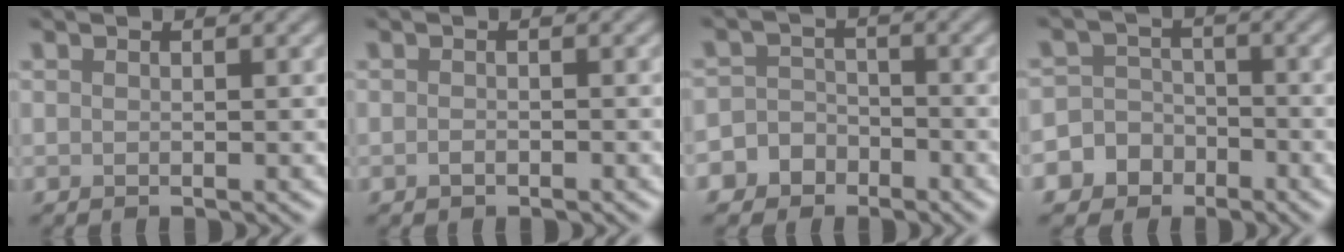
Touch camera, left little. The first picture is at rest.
{"total": 0.7, "force": [-0.4, 0.4, 0.4], "torque": [-0.008, -0.002, -0.007]}
{"total": 5.5, "force": [-3.3, 4.4, 0.4], "torque": [0.017, -0.005, -0.078]}
{"total": 7.3, "force": [-4.0, 6.1, 0.7], "torque": [-0.006, -0.005, -0.090]}